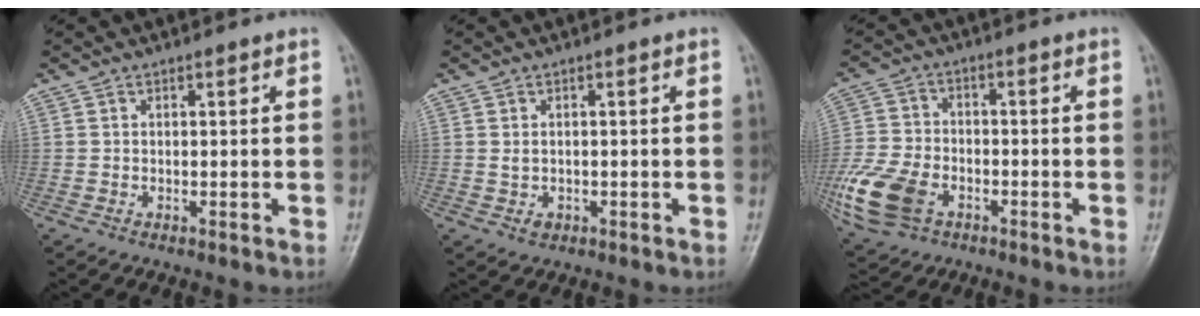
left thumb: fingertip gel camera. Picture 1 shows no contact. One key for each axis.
{"total": 1.6, "fx": -0.1, "fy": 1.3, "fz": 1.0, "tx": -0.013, "ty": -0.001, "tz": 0.004}
{"total": 13.4, "fx": -5.3, "fy": 9.0, "fz": 8.5, "tx": -0.183, "ty": 0.006, "tz": -0.099}